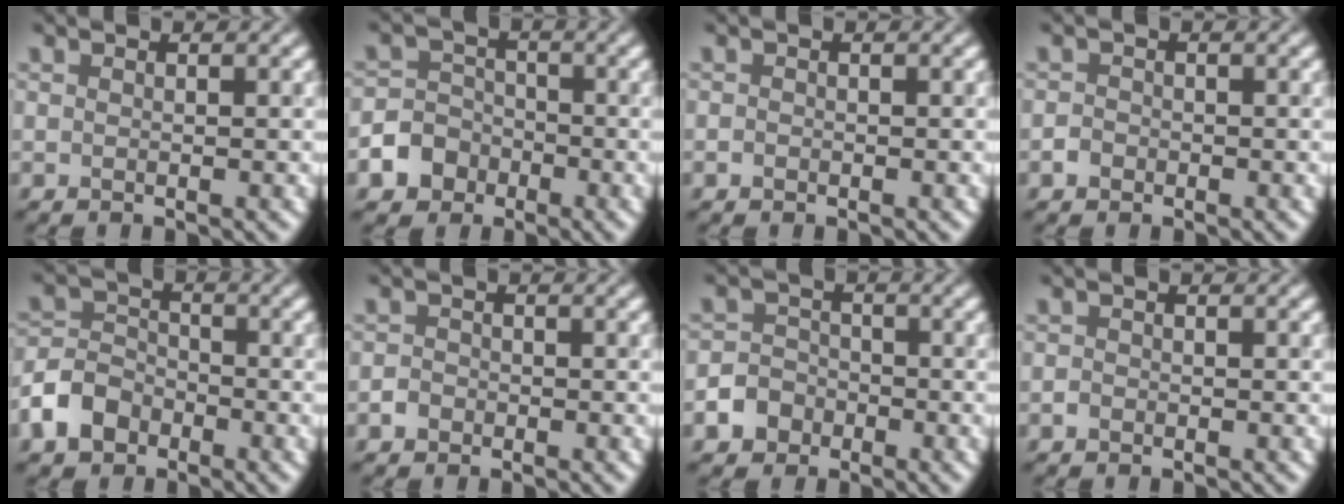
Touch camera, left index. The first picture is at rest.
{"total": 6.0, "force": [-3.1, 5.0, 1.2], "torque": [-0.007, -0.009, -0.078]}
{"total": 0.6, "force": [-0.3, 0.5, 0.2], "torque": [-0.002, -0.002, -0.007]}
{"total": 1.2, "force": [-0.6, 0.9, 0.4], "torque": [-0.003, 0.001, -0.015]}
{"total": 4.5, "force": [-2.5, 3.2, 1.9], "torque": [-0.042, 0.003, -0.058]}
{"total": 1.3, "force": [-0.6, 1.0, 0.4], "torque": [-0.002, 0.002, -0.015]}
{"total": 4.2, "force": [-2.4, 3.3, 0.9], "torque": [0.003, -0.007, -0.052]}
{"total": 0.7, "force": [-0.4, 0.5, 0.3], "torque": [-0.004, -0.002, -0.009]}